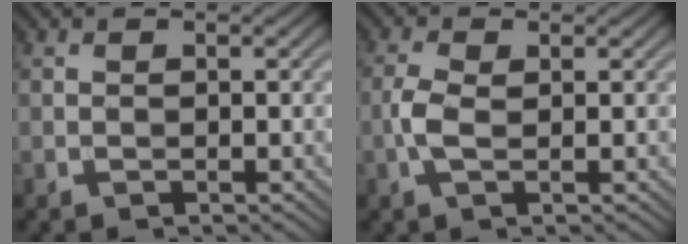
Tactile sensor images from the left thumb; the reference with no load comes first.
{"total": 2.7, "force": [-0.3, 1.1, 2.5], "torque": [-0.065, 0.003, -0.011]}